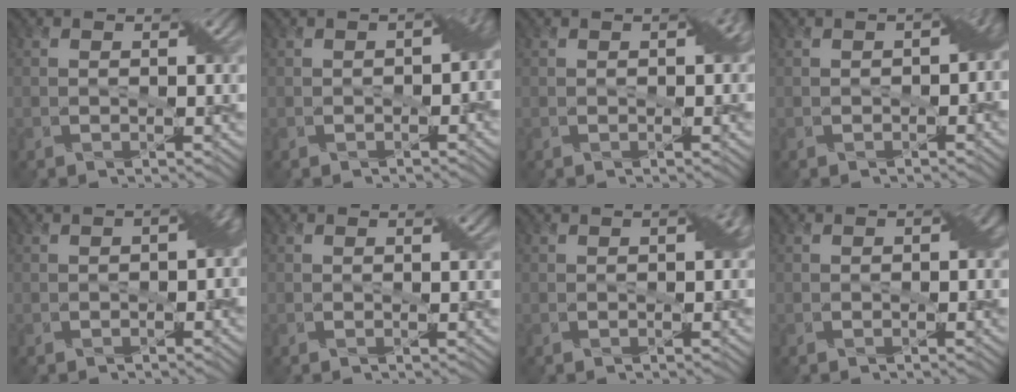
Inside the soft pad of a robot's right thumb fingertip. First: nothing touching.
{"total": 4.4, "force": [-0.6, 2.7, 3.4], "torque": [-0.039, -0.005, -0.008]}
{"total": 2.1, "force": [0.2, 1.1, 1.7], "torque": [-0.020, 0.006, 0.005]}
{"total": 3.6, "force": [-0.5, 2.2, 2.9], "torque": [-0.033, -0.003, -0.006]}
{"total": 3.8, "force": [-0.3, 2.1, 3.1], "torque": [-0.035, 0.002, -0.005]}
{"total": 0.0}
{"total": 2.5, "force": [0.2, 1.3, 2.1], "torque": [-0.024, 0.005, 0.006]}
{"total": 1.9, "force": [-0.2, 1.2, 1.4], "torque": [-0.020, -0.002, -0.004]}